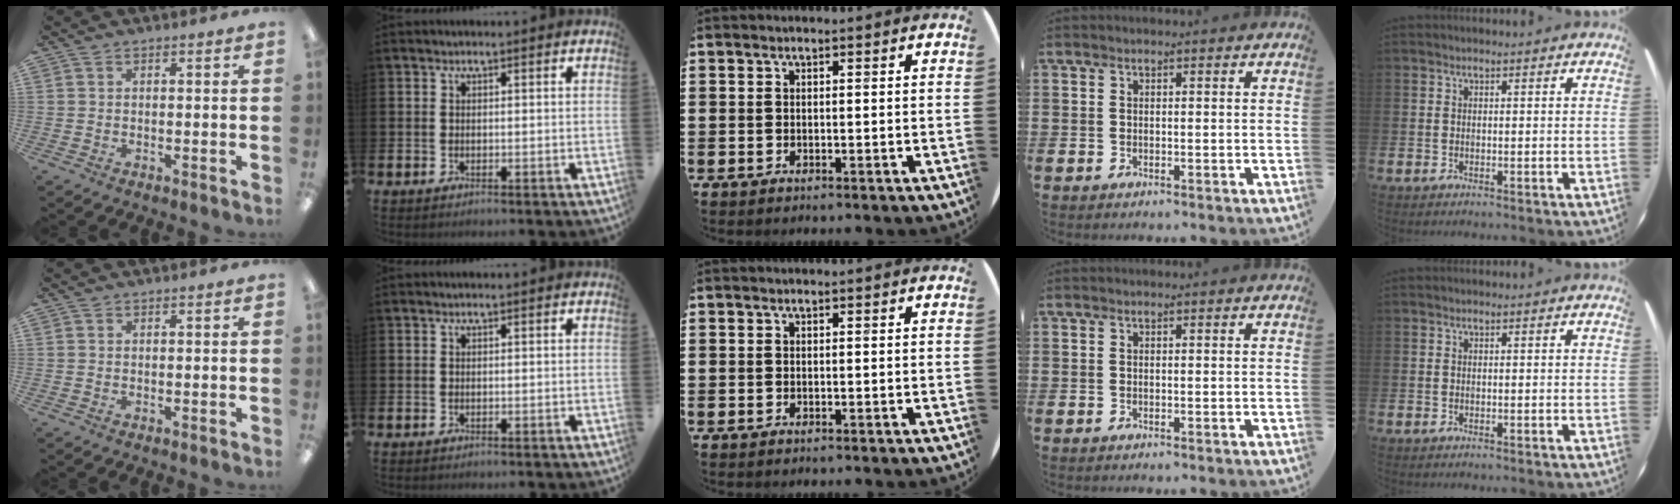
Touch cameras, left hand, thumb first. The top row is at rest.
{}